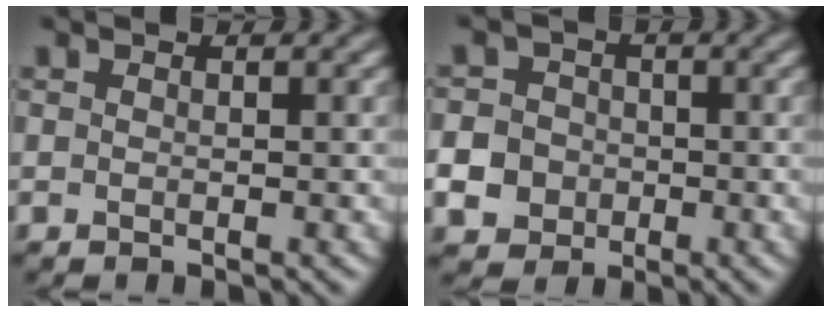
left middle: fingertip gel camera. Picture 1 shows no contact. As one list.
[{"total": 4.6, "force": [-1.3, 4.3, 1.1], "torque": [-0.012, 0.004, -0.046]}]